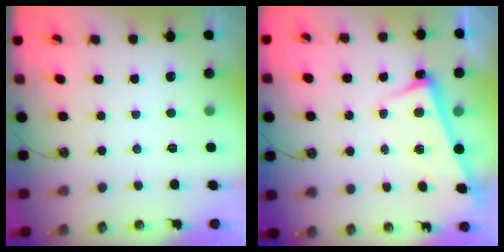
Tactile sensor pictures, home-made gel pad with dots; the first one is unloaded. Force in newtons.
{"total": 2.5, "press": 2.5, "slide": 0.7}